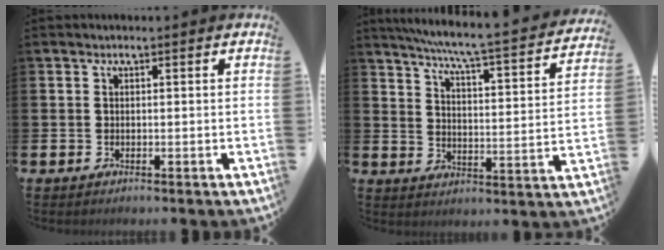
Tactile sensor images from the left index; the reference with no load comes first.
{"total": 5.8, "force": [5.2, -0.1, 2.6], "torque": [-0.079, -0.045, 0.082]}